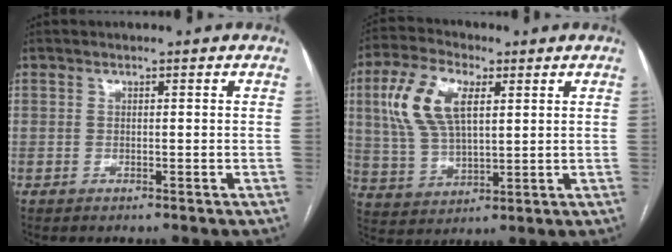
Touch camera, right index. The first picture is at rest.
{"total": 11.8, "force": [3.7, 5.6, 9.7], "torque": [-0.219, 0.021, 0.075]}